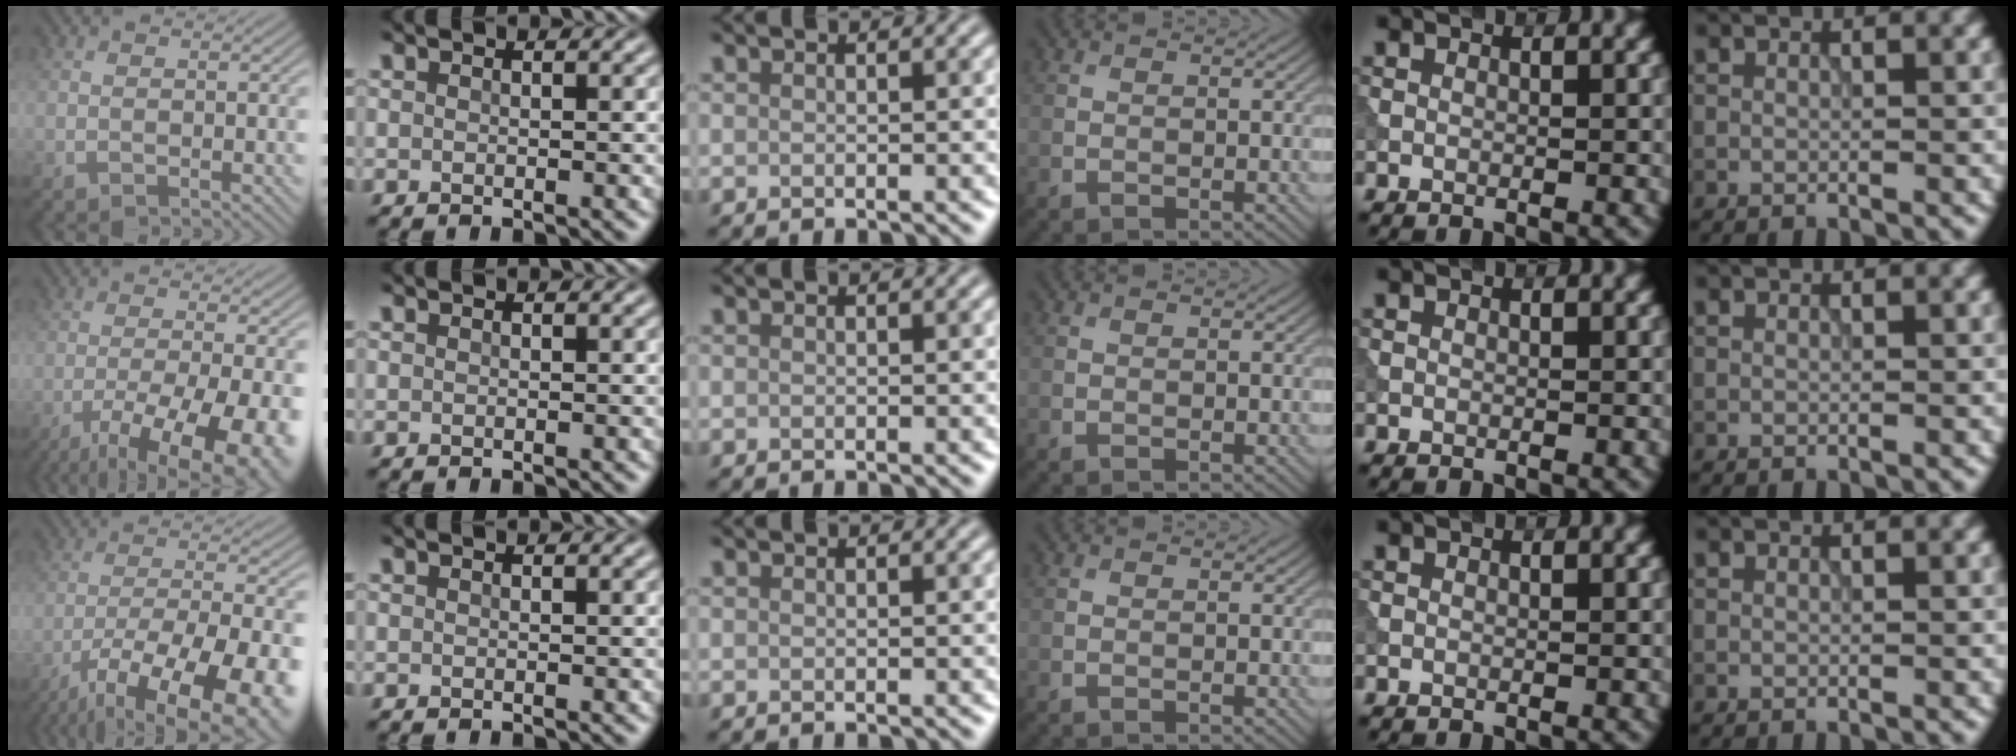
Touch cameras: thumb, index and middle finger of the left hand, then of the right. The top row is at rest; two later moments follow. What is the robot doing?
{"motion": "extract", "object": "tissue"}